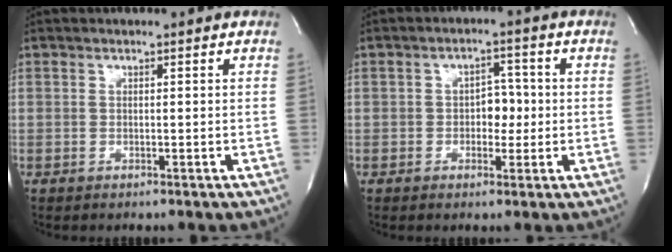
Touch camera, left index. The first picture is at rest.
{"total": 4.1, "force": [-0.4, 2.6, 3.1], "torque": [-0.040, 0.011, -0.007]}